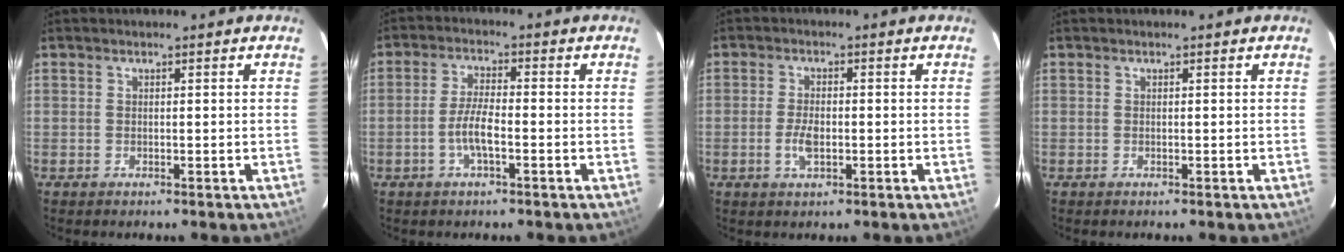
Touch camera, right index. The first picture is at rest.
{"total": 5.0, "force": [-2.0, 1.1, 4.5], "torque": [-0.094, 0.003, -0.039]}
{"total": 3.9, "force": [-1.1, 1.9, 3.2], "torque": [-0.067, -0.001, -0.020]}
{"total": 0.0}